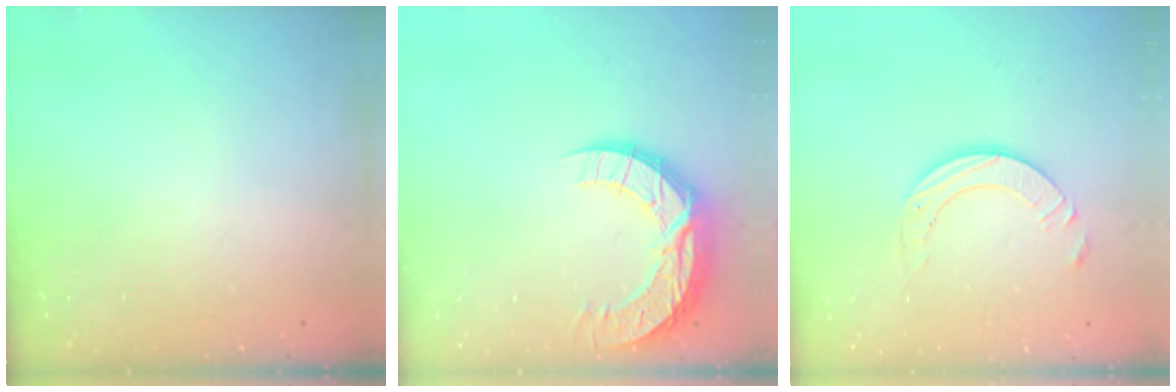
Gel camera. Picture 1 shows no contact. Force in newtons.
{"total": 12.9, "press": 12.9, "slide": 1.1}
{"total": 8.8, "press": 8.7, "slide": 0.9}